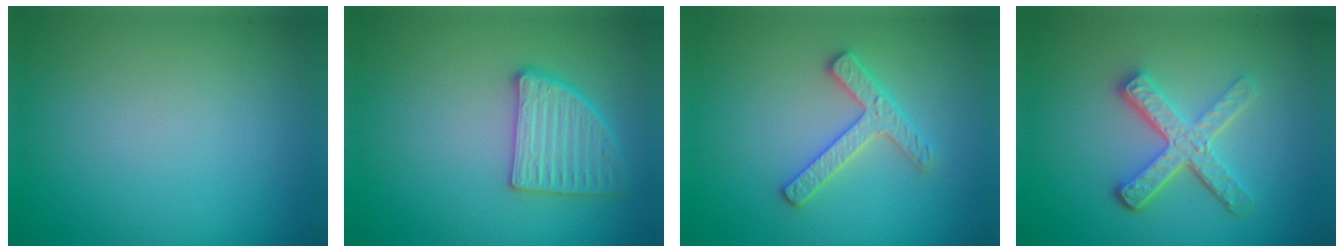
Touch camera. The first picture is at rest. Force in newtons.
{"total": 3.5, "press": 3.3, "slide": 1.1}
{"total": 2.7, "press": 2.6, "slide": 0.5}
{"total": 4.9, "press": 3.5, "slide": 3.4}